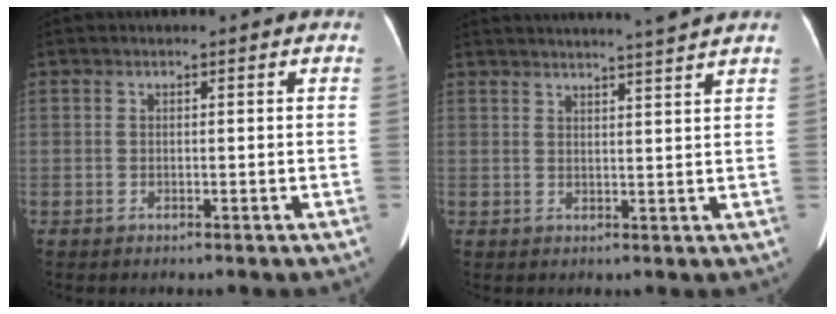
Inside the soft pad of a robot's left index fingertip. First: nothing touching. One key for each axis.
{"total": 9.1, "fx": 8.3, "fy": -1.7, "fz": 3.3, "tx": -0.043, "ty": -0.002, "tz": 0.101}